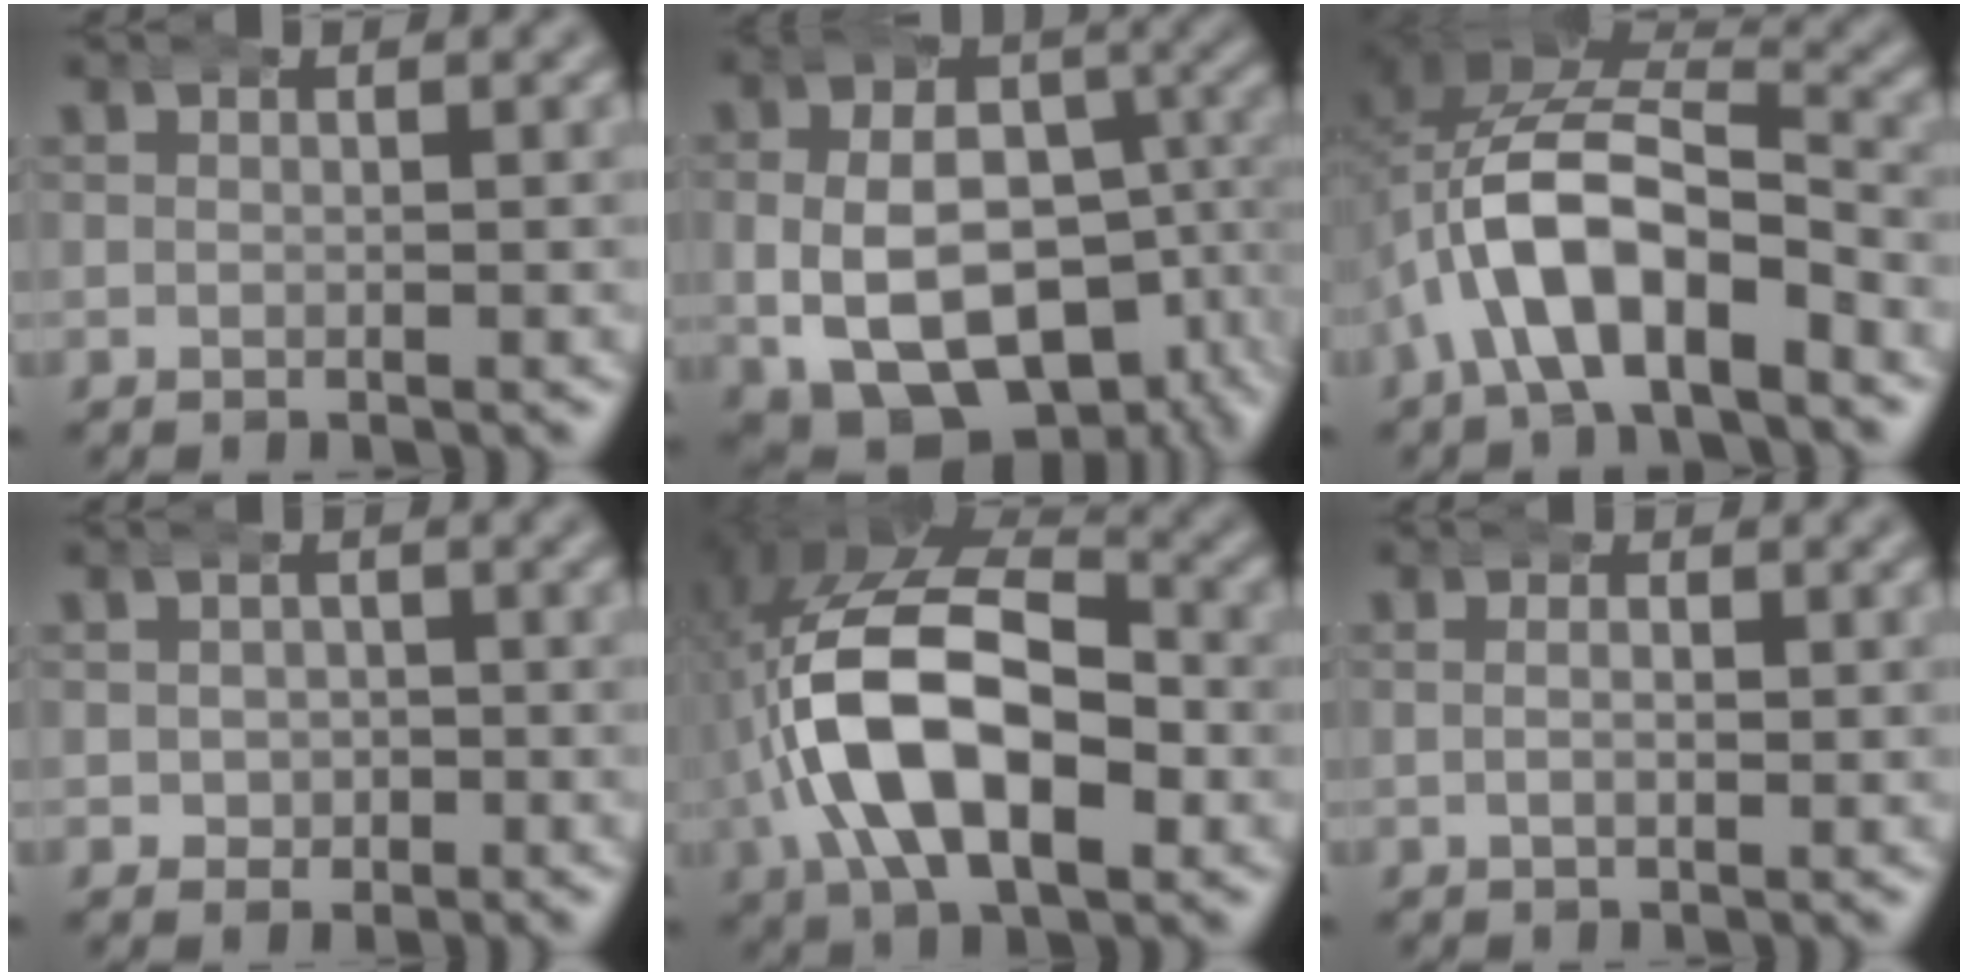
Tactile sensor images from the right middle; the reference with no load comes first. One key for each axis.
{"total": 15.8, "fx": -2.4, "fy": 11.1, "fz": 11.0, "tx": -0.180, "ty": -0.045, "tz": -0.028}
{"total": 9.1, "fx": -2.0, "fy": 6.3, "fz": 6.3, "tx": -0.133, "ty": -0.013, "tz": -0.036}
{"total": 2.0, "fx": -0.5, "fy": 1.8, "fz": 0.7, "tx": -0.003, "ty": -0.005, "tz": -0.007}
{"total": 14.6, "fx": 0.1, "fy": 8.9, "fz": 11.5, "tx": -0.221, "ty": -0.007, "tz": -0.001}
{"total": 1.7, "fx": -0.1, "fy": 0.7, "fz": 1.5, "tx": -0.010, "ty": 0.007, "tz": -0.007}